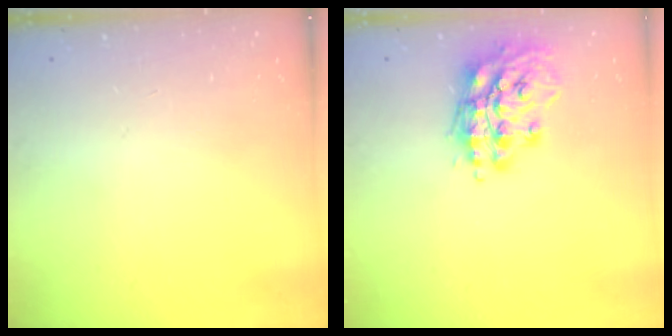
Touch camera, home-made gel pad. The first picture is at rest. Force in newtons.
{"total": 14.9, "press": 14.9, "slide": 1.6}